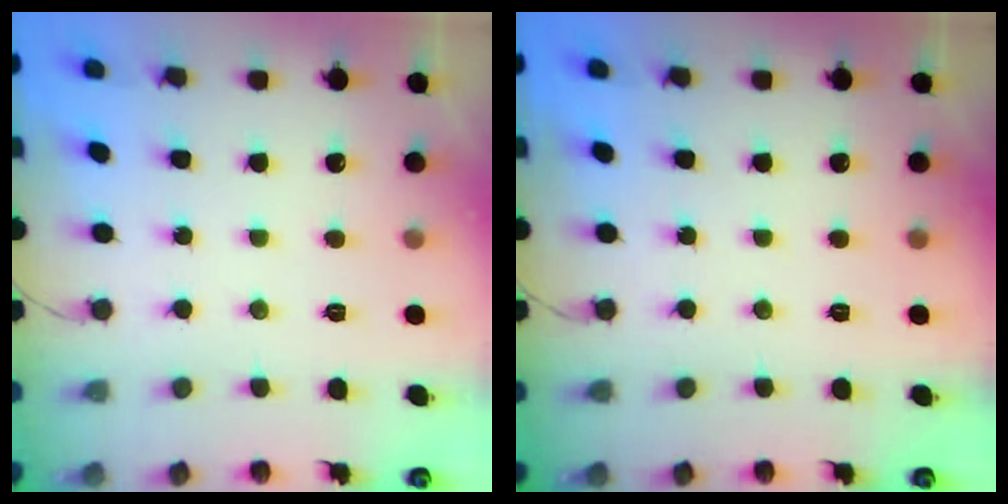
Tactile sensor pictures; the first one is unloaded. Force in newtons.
{"total": 0.0}